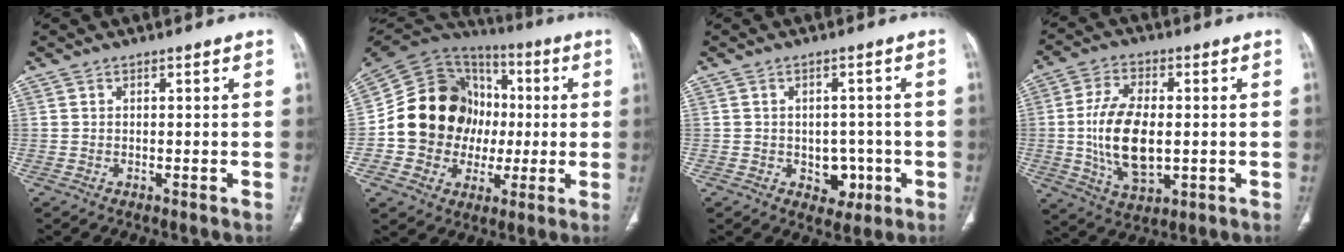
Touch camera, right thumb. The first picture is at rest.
{"total": 21.4, "force": [-0.4, 18.1, 11.4], "torque": [-0.162, 0.037, 0.000]}
{"total": 5.2, "force": [-1.5, 4.2, 2.8], "torque": [-0.005, 0.011, -0.011]}
{"total": 13.9, "force": [-0.8, 7.4, 11.8], "torque": [-0.221, -0.005, -0.007]}